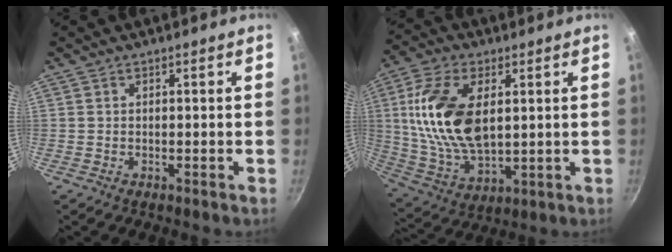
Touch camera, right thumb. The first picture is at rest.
{"total": 18.0, "force": [3.5, 9.9, 14.6], "torque": [-0.271, -0.009, 0.074]}